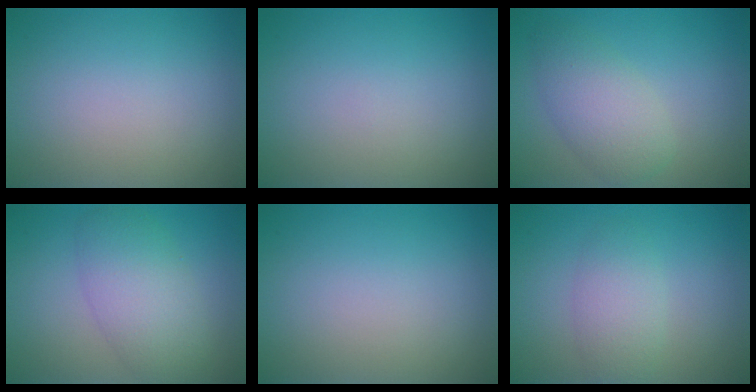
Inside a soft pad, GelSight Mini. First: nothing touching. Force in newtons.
{"total": 0.0}
{"total": 3.9, "press": 3.9, "slide": 0.1}
{"total": 5.2, "press": 5.2, "slide": 0.4}
{"total": 0.0}
{"total": 2.8, "press": 2.8, "slide": 0.2}